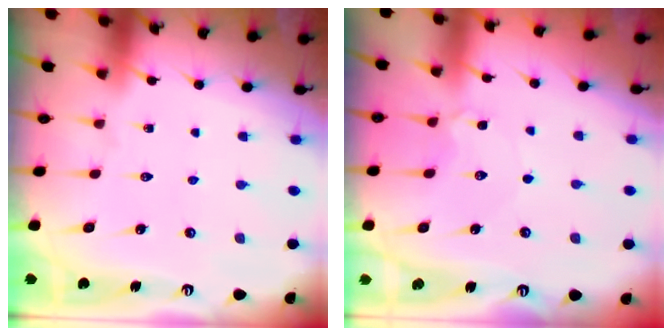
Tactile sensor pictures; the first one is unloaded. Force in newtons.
{"total": 2.6, "press": 2.6, "slide": 0.3}